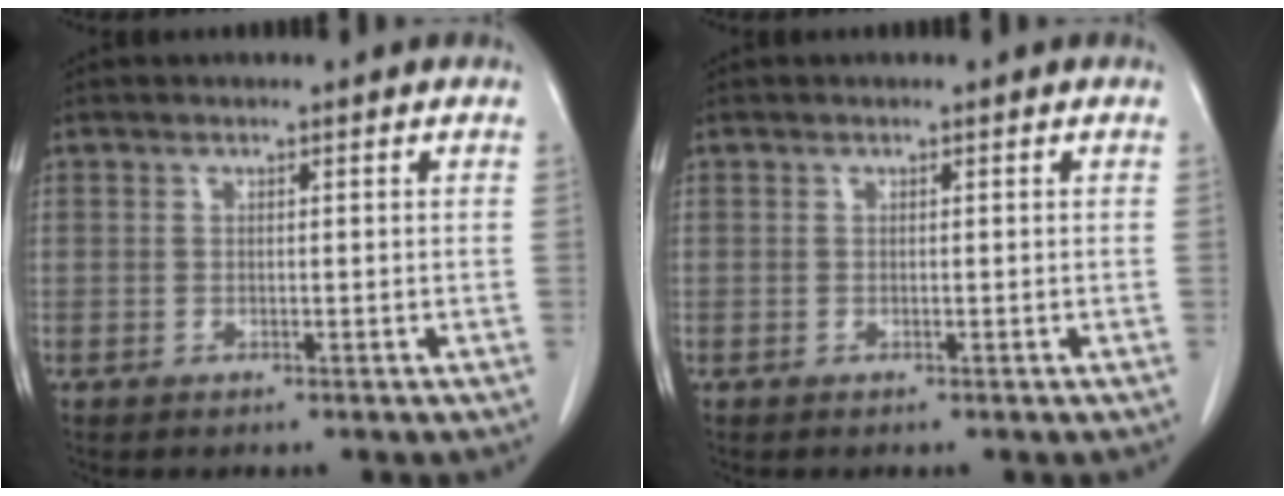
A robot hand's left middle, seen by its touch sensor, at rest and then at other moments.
{"total": 0.0}